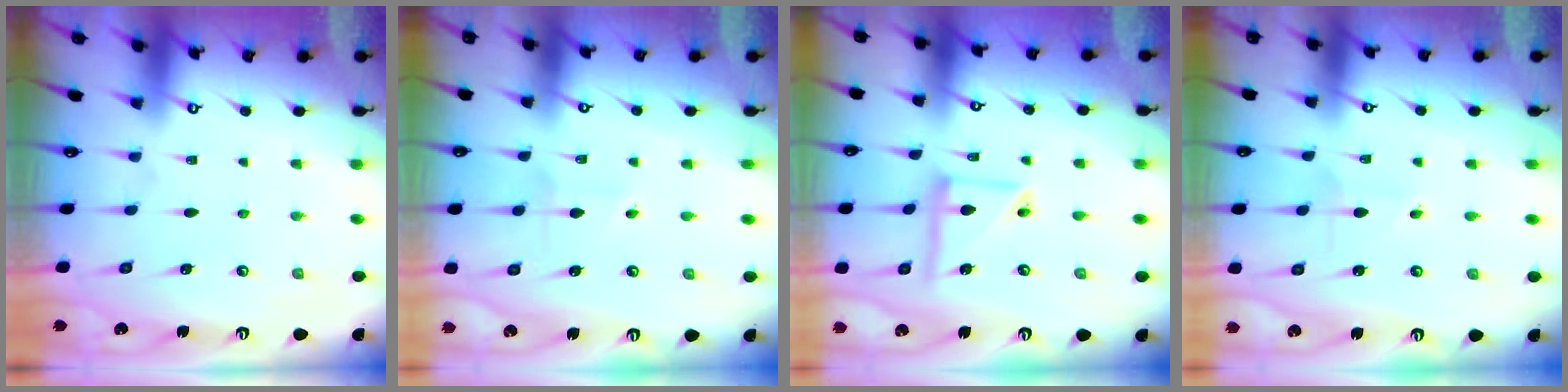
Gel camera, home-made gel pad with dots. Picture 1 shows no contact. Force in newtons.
{"total": 2.3, "press": 2.3, "slide": 0.3}
{"total": 8.1, "press": 8.1, "slide": 0.4}
{"total": 1.9, "press": 1.9, "slide": 0.1}